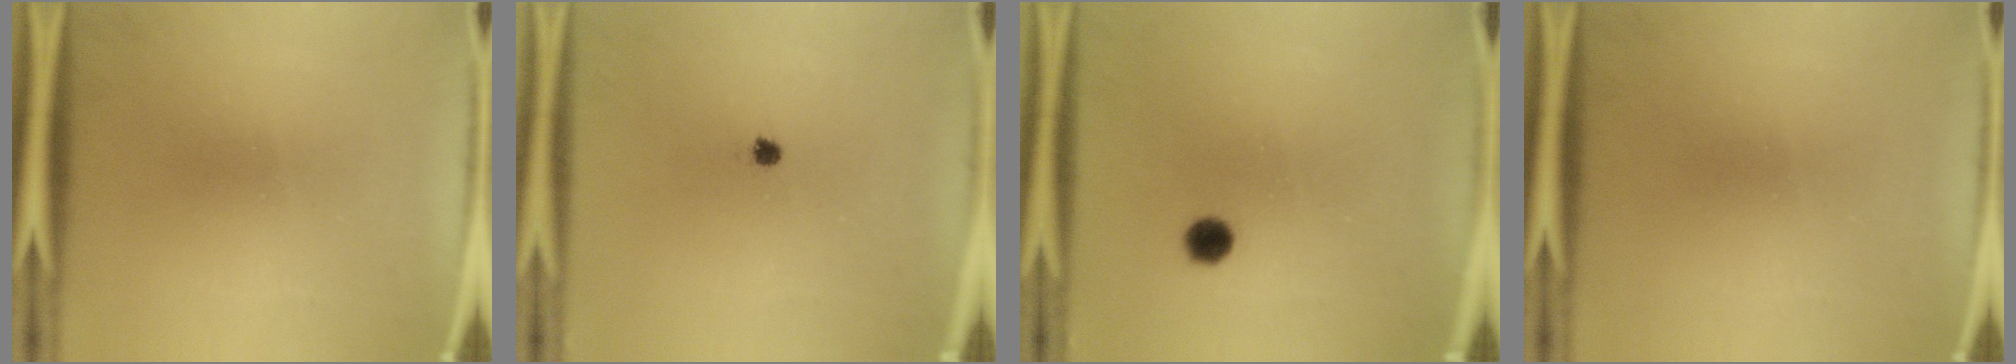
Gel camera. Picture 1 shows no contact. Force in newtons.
{"total": 1.3}
{"total": 2.5}
{"total": 0.0}